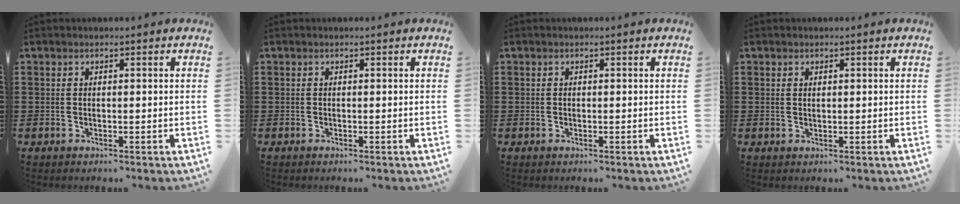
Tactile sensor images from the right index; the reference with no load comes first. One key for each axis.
{"total": 0.0}
{"total": 0.0}
{"total": 0.7, "fx": 0.4, "fy": 0.4, "fz": 0.4, "tx": -0.008, "ty": 0.003, "tz": 0.007}